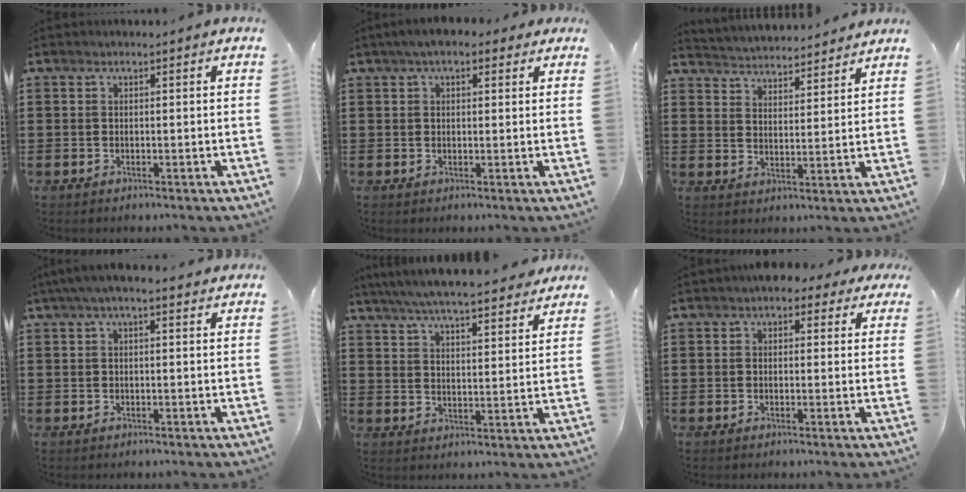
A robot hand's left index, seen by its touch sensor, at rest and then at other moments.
{"total": 3.4, "force": [2.3, 1.5, 2.0], "torque": [-0.046, 0.008, 0.042]}
{"total": 3.8, "force": [3.7, 0.0, -0.5], "torque": [-0.010, -0.027, 0.063]}
{"total": 2.8, "force": [1.8, 0.7, 2.1], "torque": [-0.045, 0.007, 0.032]}
{"total": 6.3, "force": [6.0, 0.0, 1.9], "torque": [-0.062, -0.030, 0.107]}
{"total": 2.8, "force": [1.8, 1.7, 1.4], "torque": [-0.019, 0.004, 0.028]}